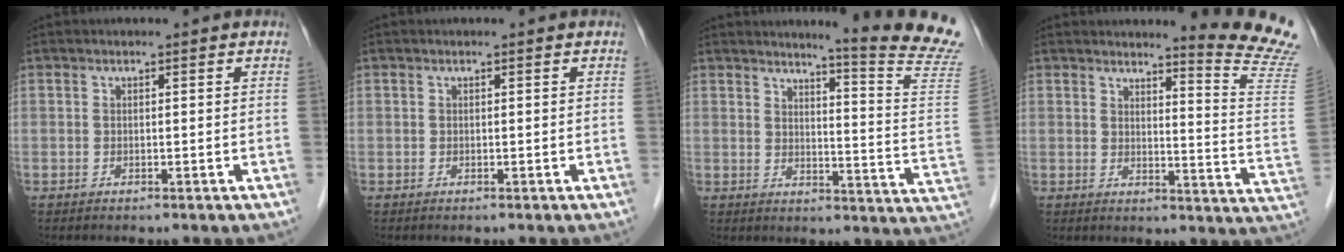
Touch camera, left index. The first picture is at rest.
{"total": 0.0}
{"total": 15.9, "force": [14.8, -2.6, 5.3], "torque": [-0.072, -0.130, 0.160]}
{"total": 12.8, "force": [12.3, -2.3, 2.7], "torque": [-0.027, -0.138, 0.125]}